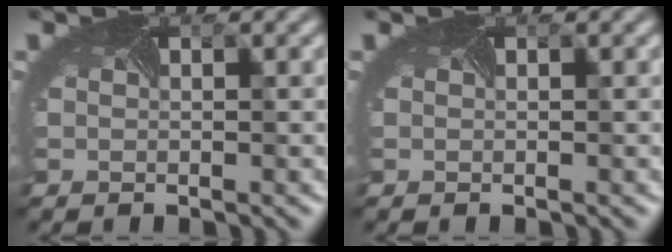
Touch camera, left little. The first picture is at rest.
{"total": 0.0}